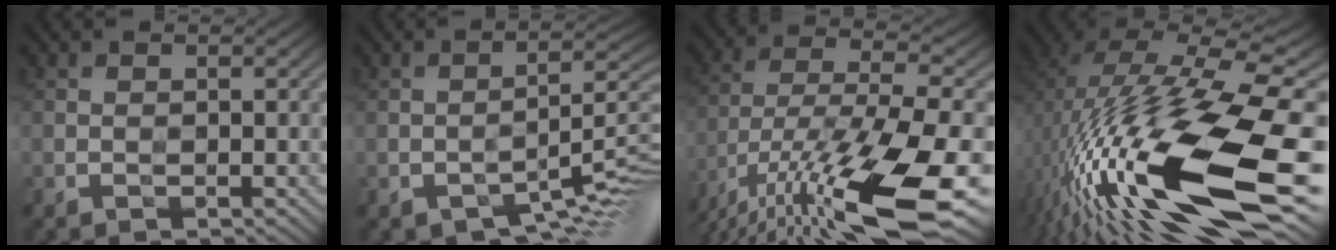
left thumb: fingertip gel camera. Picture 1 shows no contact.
{"total": 7.6, "force": [-3.8, 2.6, 6.0], "torque": [-0.086, -0.003, -0.061]}
{"total": 18.7, "force": [-11.1, 5.5, 14.1], "torque": [-0.284, -0.022, -0.188]}
{"total": 20.8, "force": [-5.1, 6.7, 19.0], "torque": [-0.366, -0.008, -0.092]}